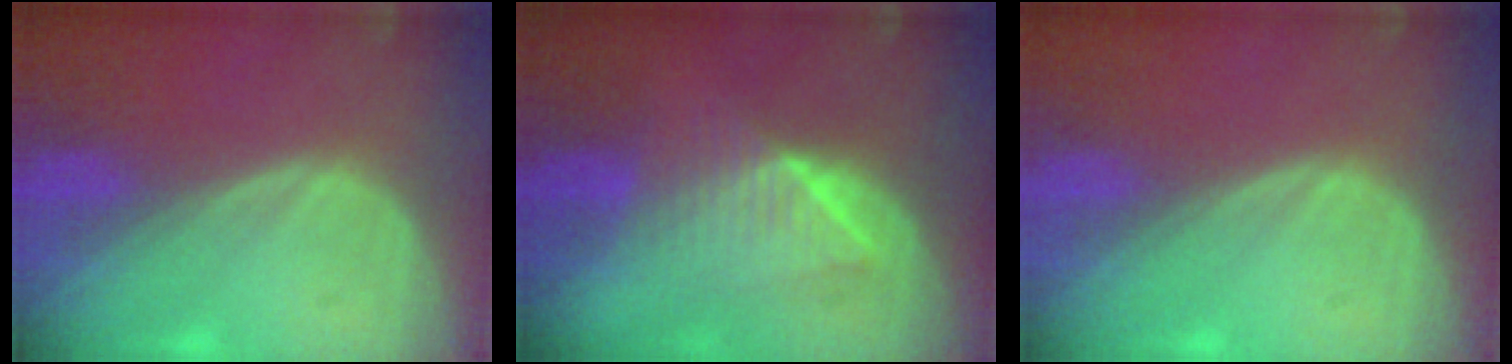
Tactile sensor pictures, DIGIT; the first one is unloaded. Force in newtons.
{"total": 6.4, "press": 6.3, "slide": 1.1}
{"total": 0.0}